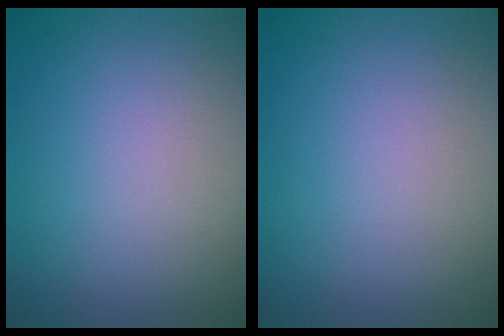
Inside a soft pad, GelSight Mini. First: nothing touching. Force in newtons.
{"total": 0.0}